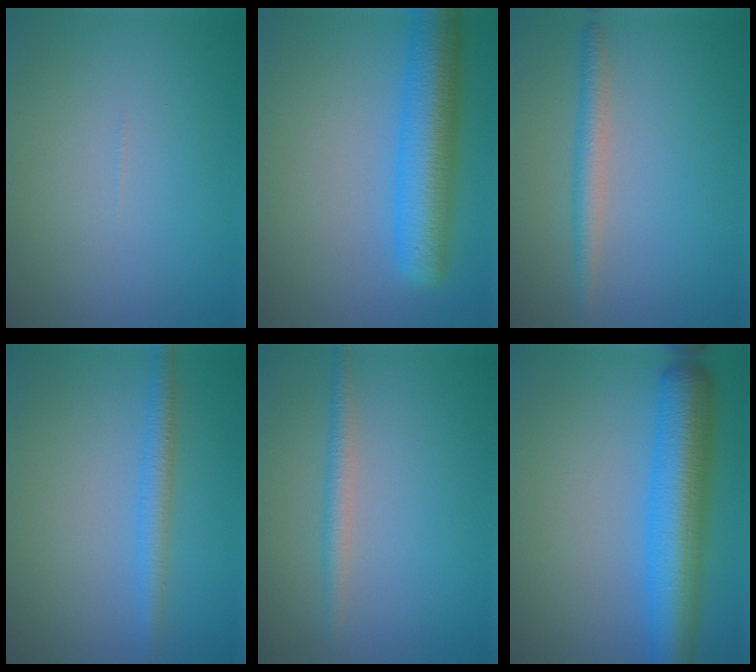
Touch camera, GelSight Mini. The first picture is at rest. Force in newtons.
{"total": 7.7, "press": 7.6, "slide": 0.4}
{"total": 2.3, "press": 2.3, "slide": 0.1}
{"total": 2.4, "press": 2.4, "slide": 0.2}
{"total": 1.8, "press": 1.8, "slide": 0.1}
{"total": 8.7, "press": 8.7, "slide": 0.2}